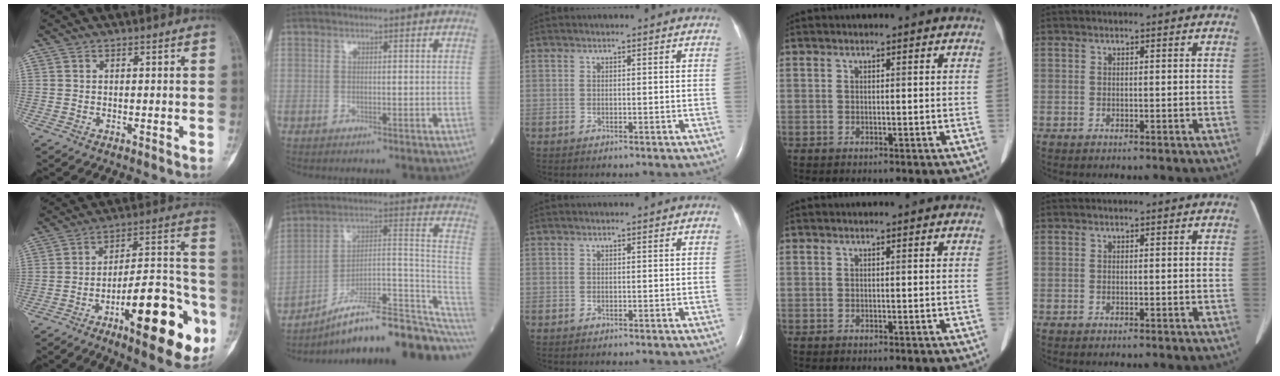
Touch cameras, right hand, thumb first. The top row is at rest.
{"thumb": {"total": 23.2, "force": [-9.9, 7.6, 19.5], "torque": [-0.249, 0.057, -0.142]}, "index": {"total": 21.8, "force": [-15.3, 5.7, 14.4], "torque": [-0.136, 0.053, -0.225]}}